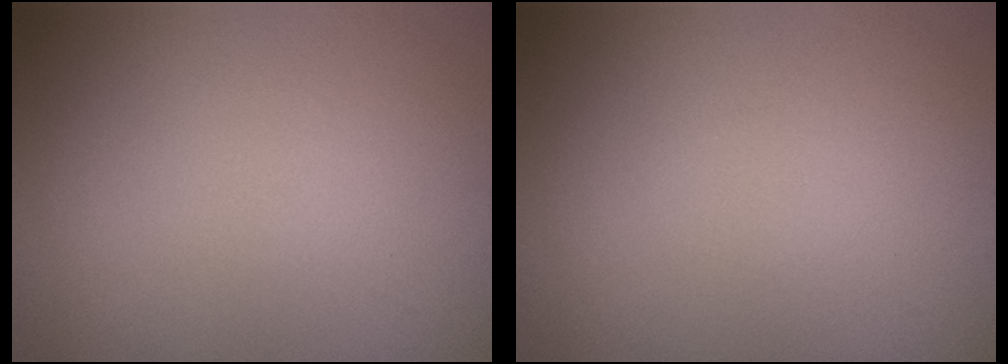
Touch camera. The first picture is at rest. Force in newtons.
{"total": 0.0}